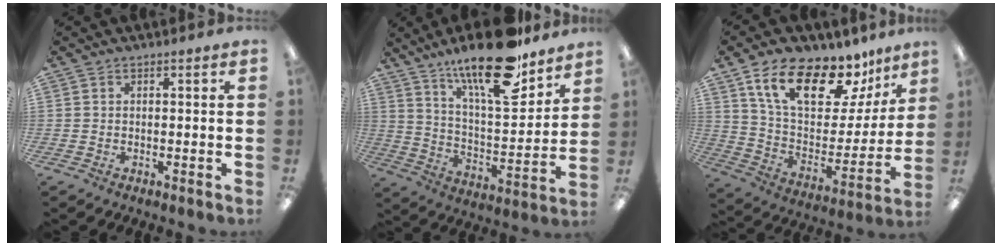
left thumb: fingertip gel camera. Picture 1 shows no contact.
{"total": 21.3, "force": [15.9, 6.4, 12.7], "torque": [-0.203, -0.102, 0.264]}
{"total": 20.4, "force": [14.0, 9.1, 11.8], "torque": [-0.207, -0.080, 0.245]}